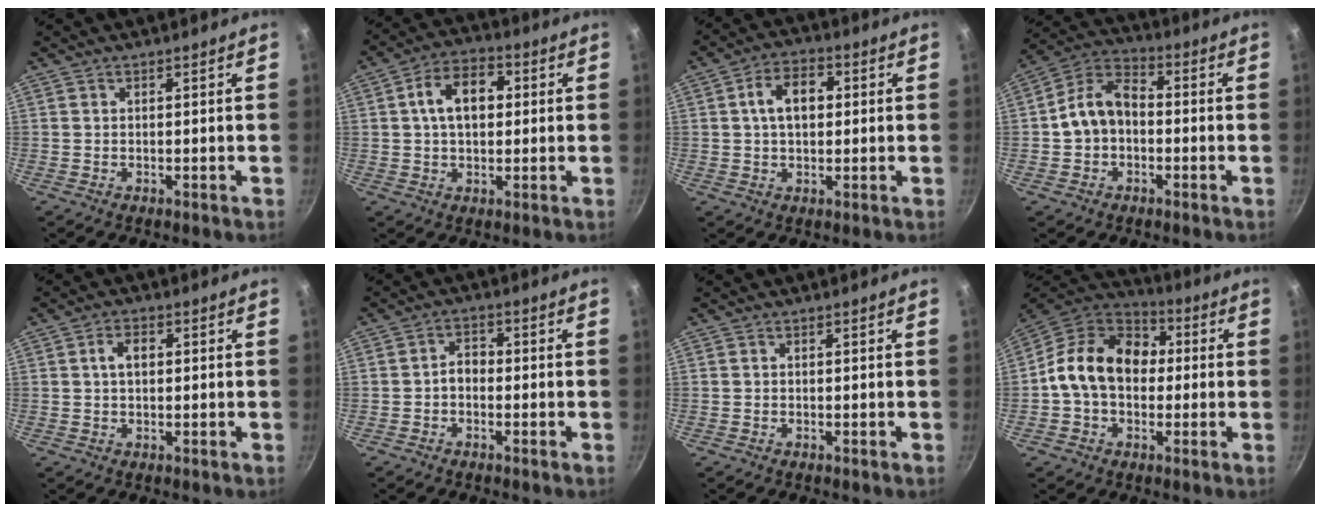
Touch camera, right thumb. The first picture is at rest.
{"total": 10.3, "force": [1.6, 6.7, 7.6], "torque": [-0.096, 0.020, 0.015]}
{"total": 8.3, "force": [1.3, 5.3, 6.2], "torque": [-0.082, 0.016, 0.012]}
{"total": 9.7, "force": [-1.1, 7.1, 6.5], "torque": [-0.099, 0.040, -0.035]}
{"total": 3.7, "force": [0.6, 2.4, 2.8], "torque": [-0.038, 0.010, 0.006]}
{"total": 3.2, "force": [-1.0, 2.3, 2.0], "torque": [-0.021, 0.019, -0.024]}
{"total": 0.0}
{"total": 16.9, "force": [0.6, 12.8, 11.1], "torque": [-0.154, 0.038, -0.009]}